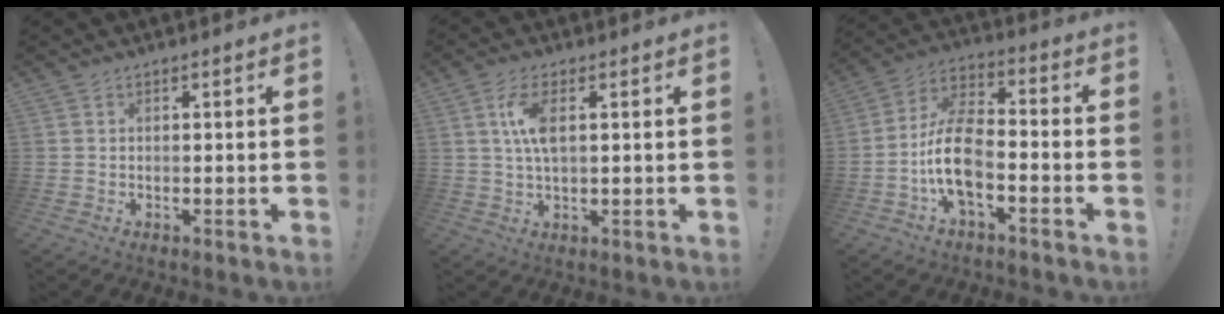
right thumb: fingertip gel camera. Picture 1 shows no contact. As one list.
[{"total": 7.7, "force": [1.6, 3.0, 6.9], "torque": [-0.143, -0.001, 0.025]}, {"total": 14.2, "force": [-5.3, 7.0, 11.1], "torque": [-0.221, 0.030, -0.088]}]